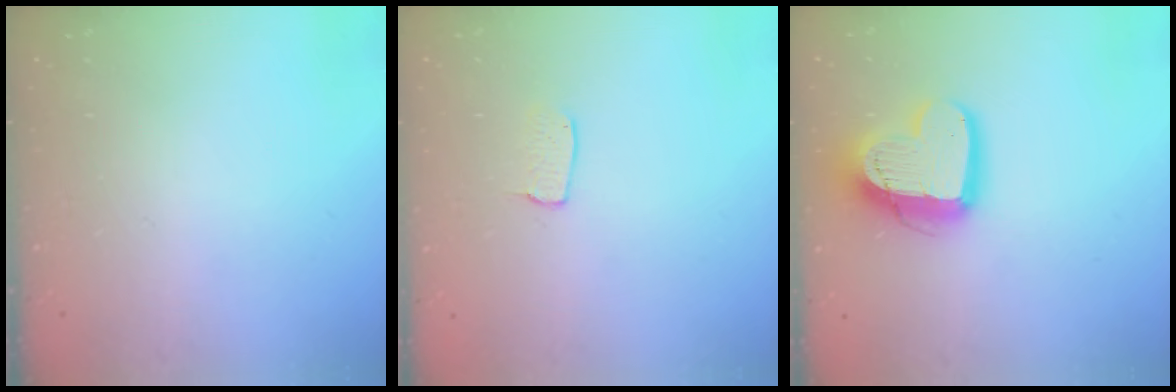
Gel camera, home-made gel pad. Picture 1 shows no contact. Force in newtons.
{"total": 4.7, "press": 4.7, "slide": 0.3}
{"total": 15.5, "press": 15.4, "slide": 1.4}